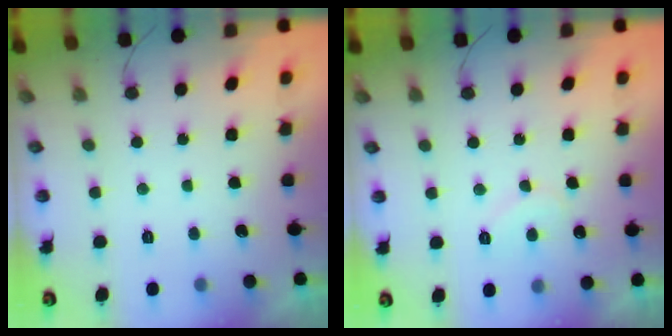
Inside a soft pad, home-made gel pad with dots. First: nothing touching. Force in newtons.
{"total": 6.8, "press": 6.8, "slide": 0.5}